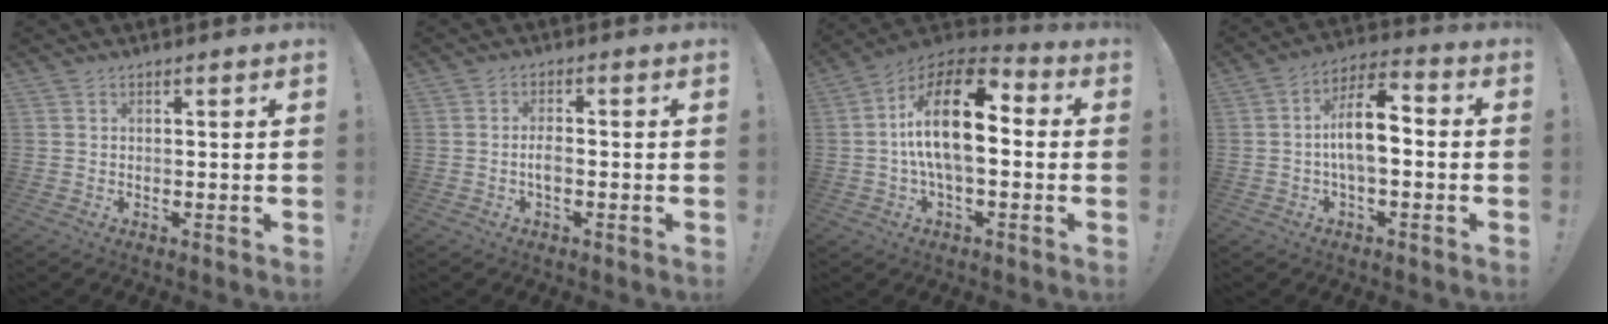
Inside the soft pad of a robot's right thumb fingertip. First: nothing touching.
{"total": 3.3, "force": [-1.0, 1.4, 2.8], "torque": [-0.065, 0.003, -0.021]}
{"total": 18.6, "force": [1.7, 8.3, 16.6], "torque": [-0.295, 0.000, 0.023]}
{"total": 11.8, "force": [-0.8, 5.3, 10.5], "torque": [-0.182, 0.012, -0.015]}